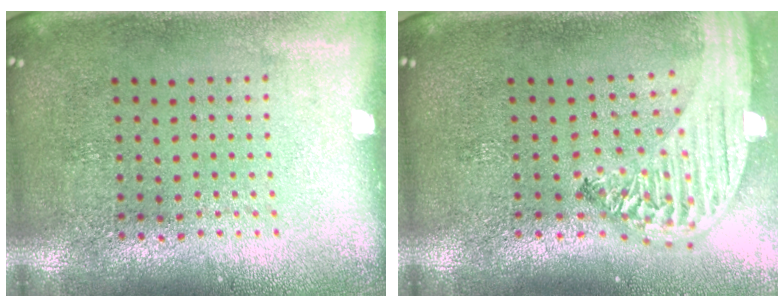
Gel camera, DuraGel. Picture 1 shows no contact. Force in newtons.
{"total": 2.7, "press": 2.2, "slide": 1.5}